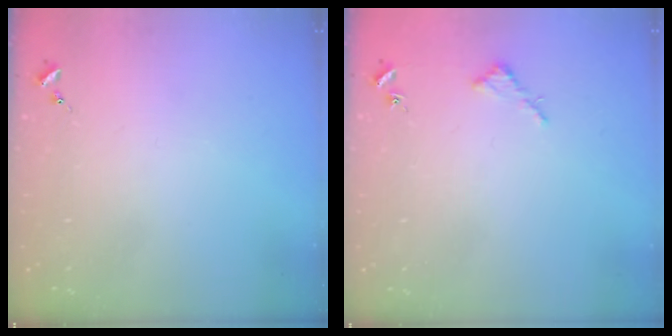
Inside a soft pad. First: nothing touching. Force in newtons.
{"total": 2.6, "press": 2.6, "slide": 0.2}